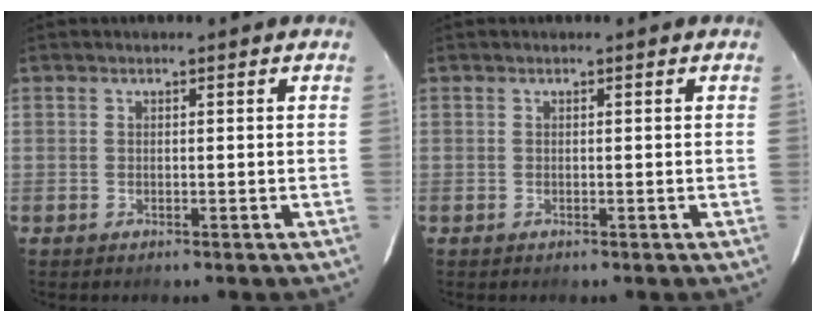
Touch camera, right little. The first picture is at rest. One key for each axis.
{"total": 0.0}